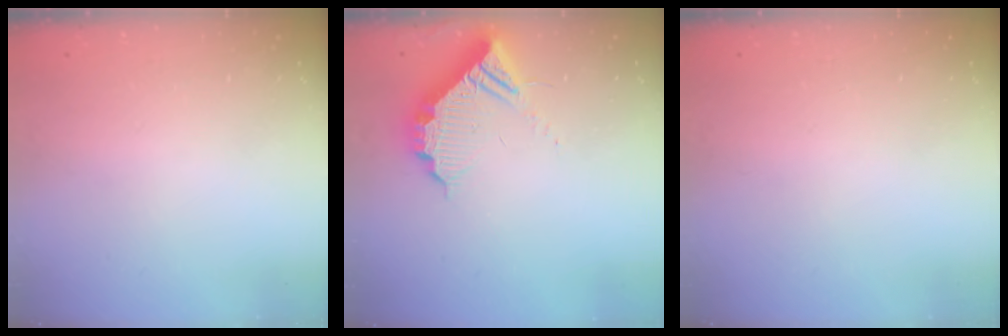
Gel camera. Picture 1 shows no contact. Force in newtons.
{"total": 10.5, "press": 10.4, "slide": 1.1}
{"total": 0.0}